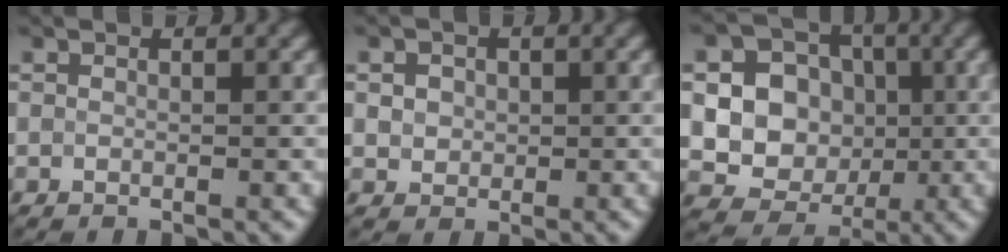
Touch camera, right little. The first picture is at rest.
{"total": 2.9, "force": [1.0, 2.3, 1.4], "torque": [-0.024, 0.013, 0.008]}
{"total": 11.0, "force": [0.2, 10.2, 4.1], "torque": [-0.095, 0.026, -0.010]}